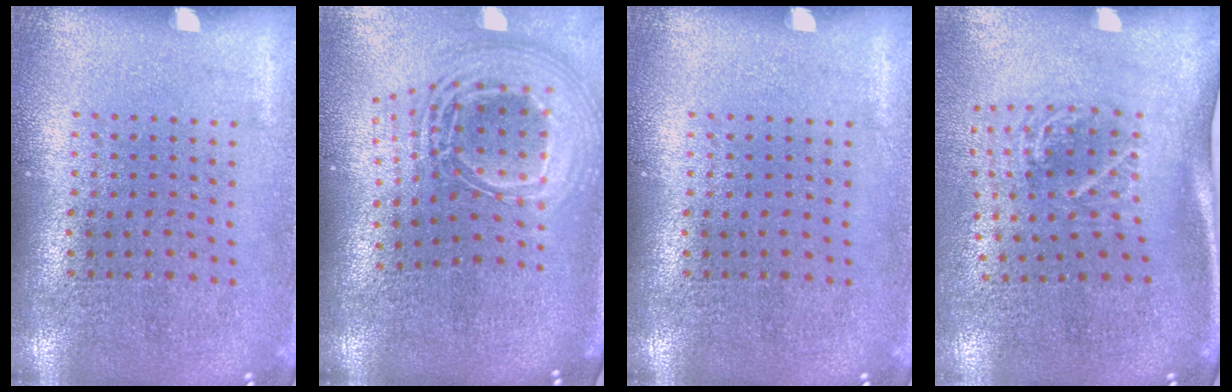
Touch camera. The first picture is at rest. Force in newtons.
{"total": 2.7, "press": 1.8, "slide": 2.0}
{"total": 0.0}
{"total": 2.0, "press": 1.3, "slide": 1.5}